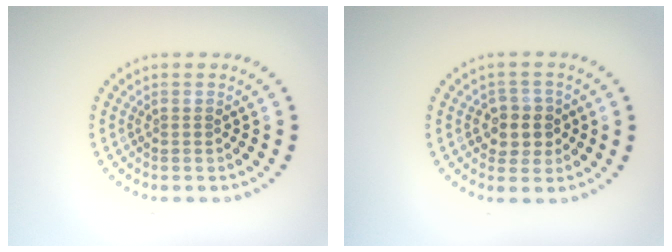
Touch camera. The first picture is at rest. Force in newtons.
{"total": 2.8, "press": 2.6, "slide": 0.9}